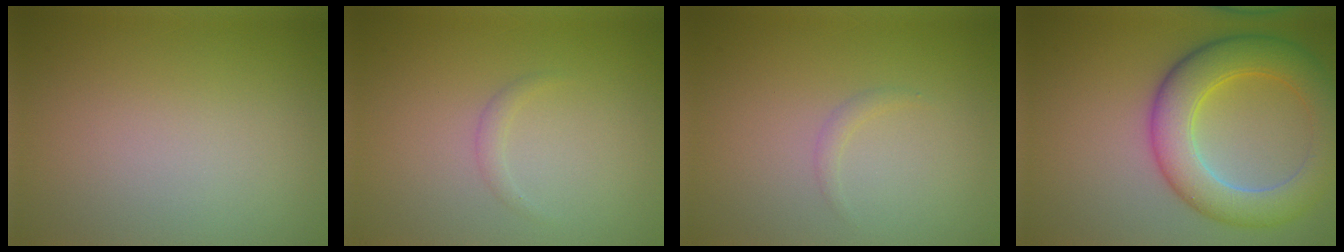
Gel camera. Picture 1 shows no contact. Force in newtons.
{"total": 0.8, "press": 0.8, "slide": 0.0}
{"total": 0.7, "press": 0.7, "slide": 0.1}
{"total": 7.3, "press": 7.3, "slide": 0.1}